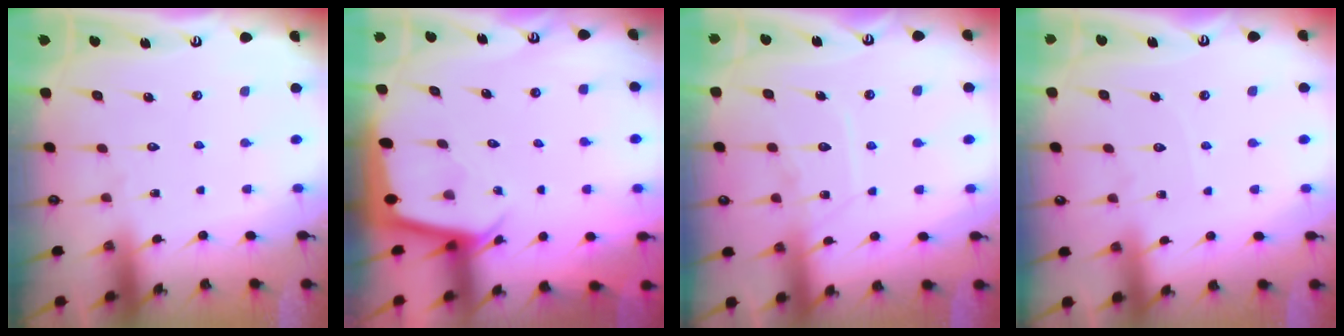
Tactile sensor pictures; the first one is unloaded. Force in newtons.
{"total": 2.4, "press": 2.4, "slide": 0.1}
{"total": 8.8, "press": 8.8, "slide": 0.7}
{"total": 2.7, "press": 2.7, "slide": 0.4}